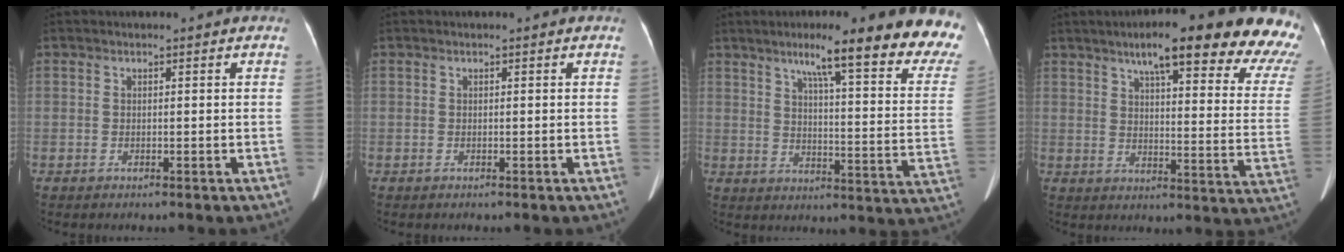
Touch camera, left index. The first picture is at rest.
{"total": 0.0}
{"total": 21.6, "force": [17.0, 1.2, 13.2], "torque": [-0.166, -0.043, 0.209]}
{"total": 25.3, "force": [19.9, 3.4, 15.3], "torque": [-0.179, -0.030, 0.230]}